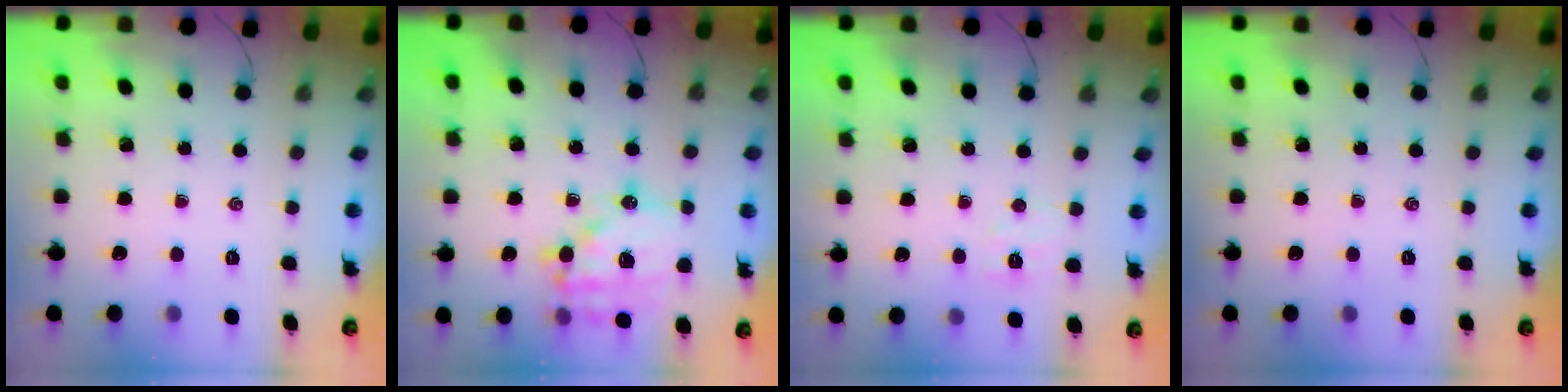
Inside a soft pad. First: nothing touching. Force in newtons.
{"total": 15.9, "press": 15.7, "slide": 2.3}
{"total": 4.5, "press": 4.4, "slide": 1.1}
{"total": 0.0}